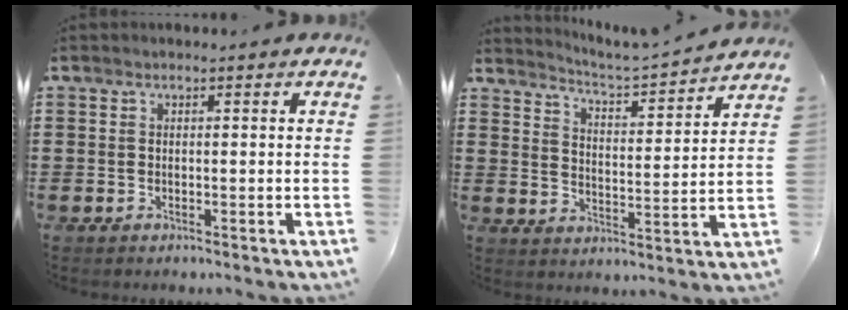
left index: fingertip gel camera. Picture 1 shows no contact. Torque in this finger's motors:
{"motor_torque": [2.14, 0.00, 0.00, 0.00]}